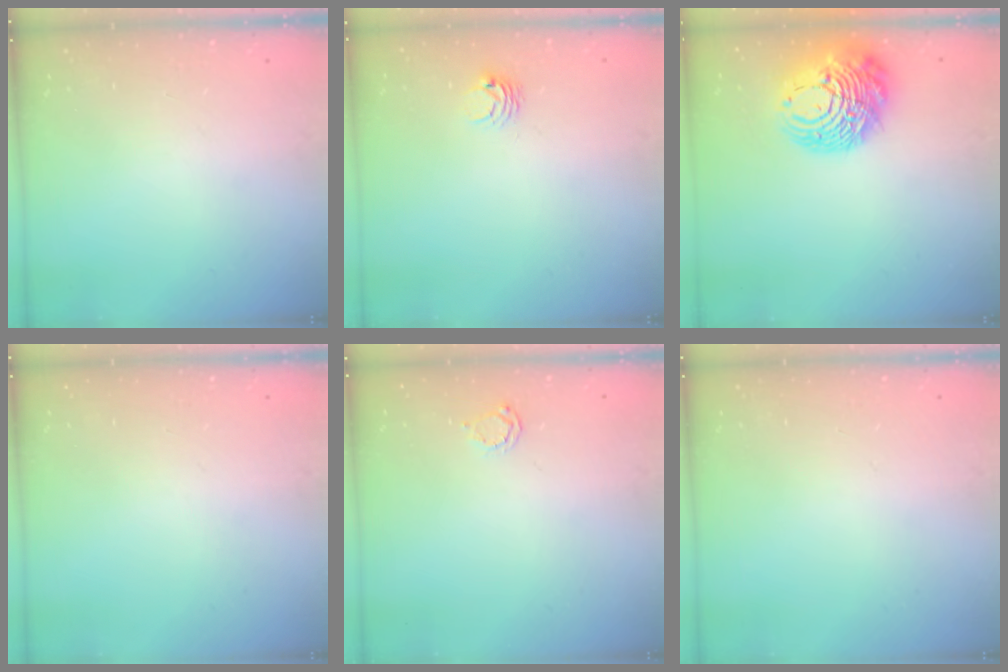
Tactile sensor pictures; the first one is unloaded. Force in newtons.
{"total": 3.7, "press": 3.7, "slide": 0.3}
{"total": 16.9, "press": 16.8, "slide": 1.7}
{"total": 0.0}
{"total": 2.7, "press": 2.7, "slide": 0.4}
{"total": 0.0}